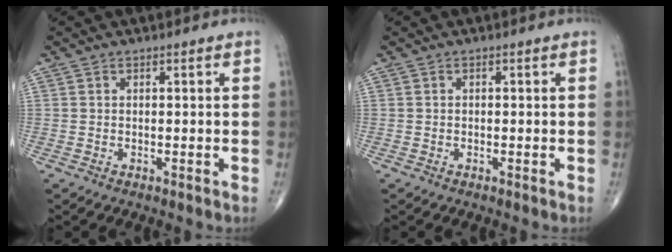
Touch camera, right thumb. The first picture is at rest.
{"total": 0.0}